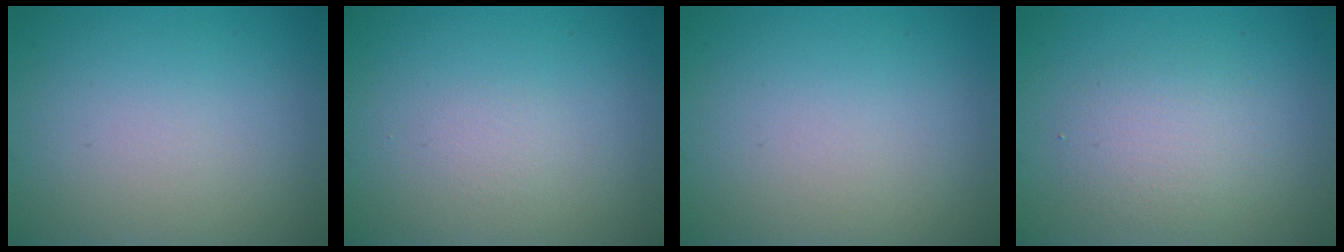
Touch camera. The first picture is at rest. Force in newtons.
{"total": 0.0}
{"total": 0.0}
{"total": 2.6, "press": 2.6, "slide": 0.1}